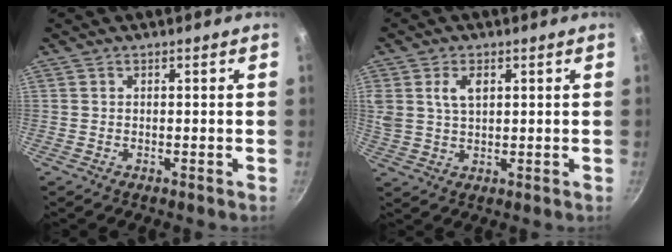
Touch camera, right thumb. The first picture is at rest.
{"total": 5.8, "force": [2.1, 3.5, 4.2], "torque": [-0.081, -0.002, 0.046]}